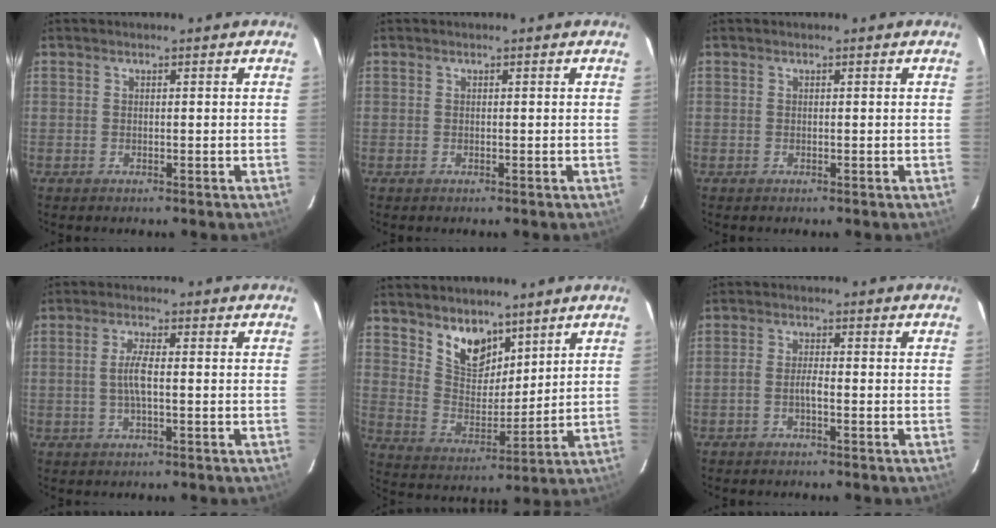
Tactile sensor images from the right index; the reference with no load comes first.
{"total": 0.0}
{"total": 0.0}
{"total": 4.2, "force": [-0.3, 0.8, 4.1], "torque": [-0.079, 0.001, -0.005]}
{"total": 9.7, "force": [6.9, 5.2, 4.3], "torque": [-0.072, 0.000, 0.135]}
{"total": 2.1, "force": [-1.2, 0.4, 1.7], "torque": [-0.041, 0.006, -0.026]}